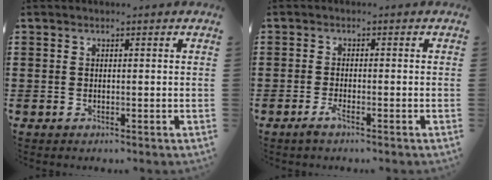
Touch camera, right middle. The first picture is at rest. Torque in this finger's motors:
{"motor_torque": [0.50, -0.17, 0.00, 0.01]}